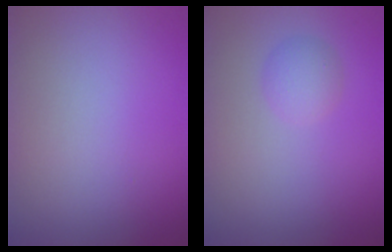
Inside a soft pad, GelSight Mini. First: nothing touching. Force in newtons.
{"total": 1.7, "press": 1.7, "slide": 0.1}